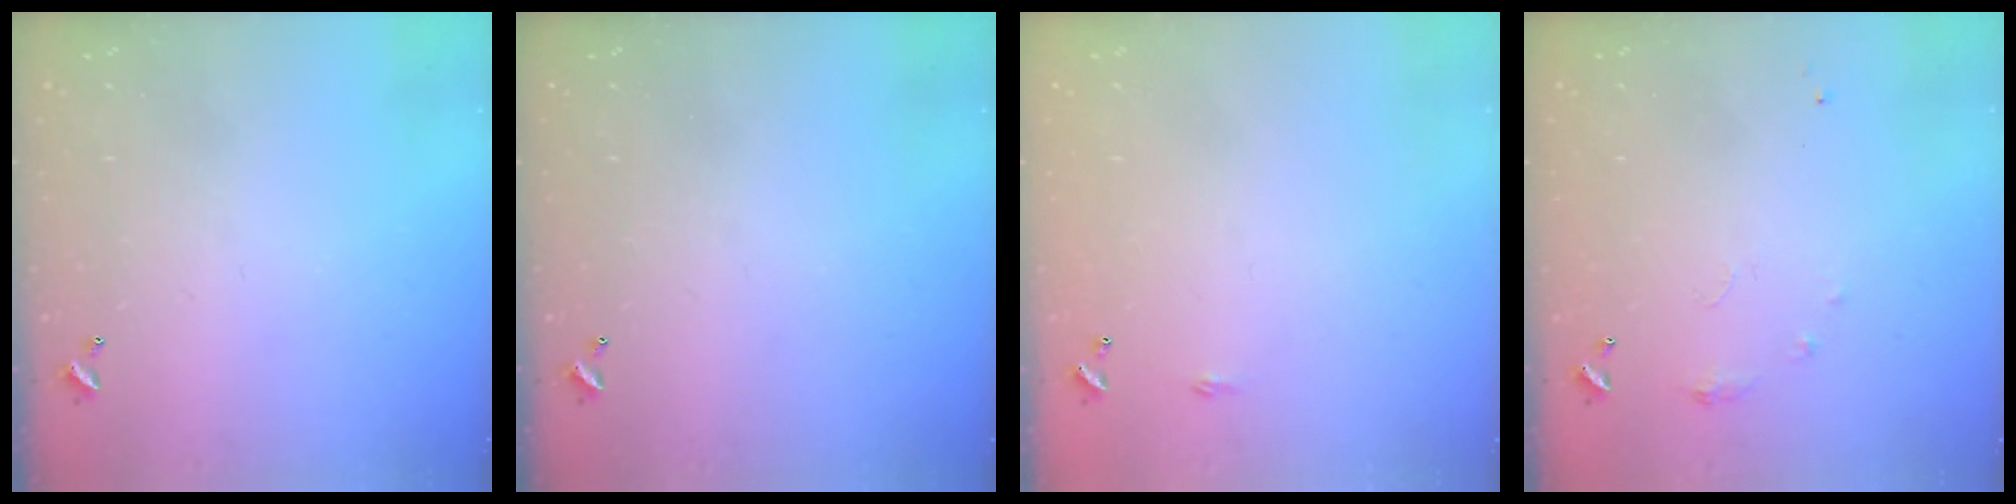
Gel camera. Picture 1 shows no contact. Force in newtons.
{"total": 0.0}
{"total": 2.2, "press": 2.1, "slide": 0.4}
{"total": 6.0, "press": 5.9, "slide": 0.8}